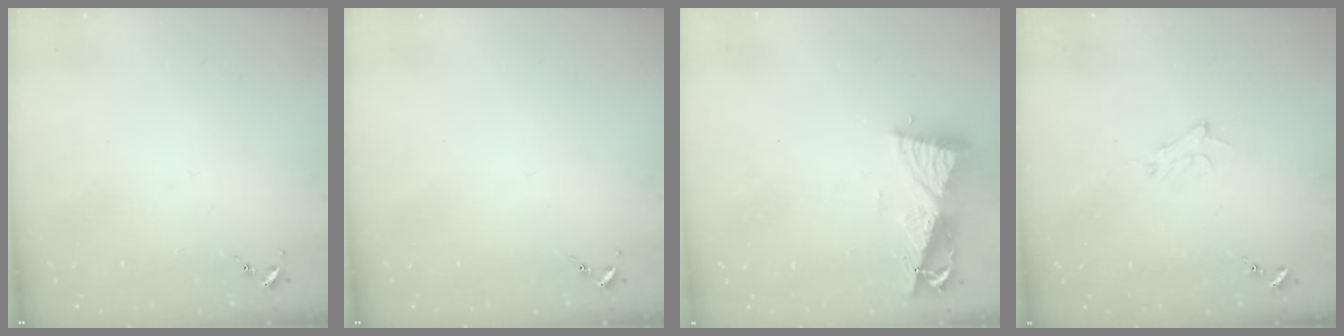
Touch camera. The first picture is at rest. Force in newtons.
{"total": 0.0}
{"total": 9.1, "press": 9.0, "slide": 1.0}
{"total": 5.1, "press": 5.0, "slide": 0.6}